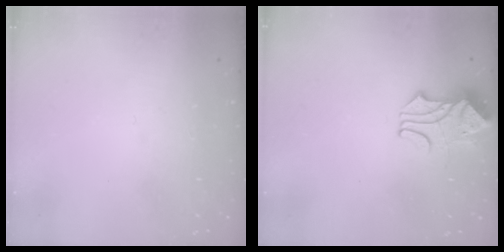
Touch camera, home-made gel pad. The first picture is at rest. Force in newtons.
{"total": 1.7, "press": 1.3, "slide": 1.1}